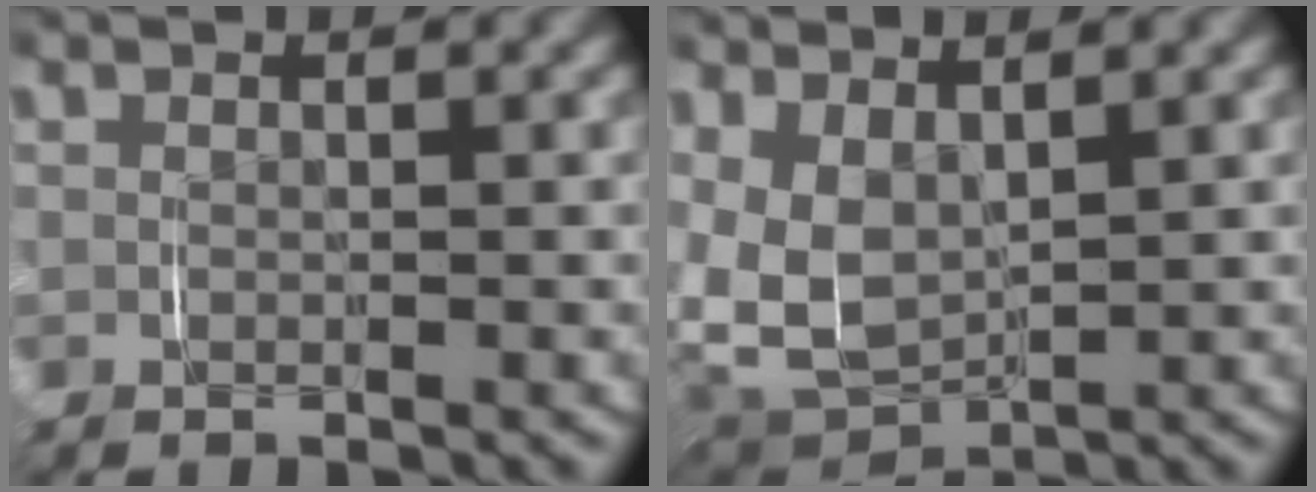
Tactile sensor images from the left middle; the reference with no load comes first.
{"total": 10.2, "force": [0.6, 8.7, 5.2], "torque": [-0.175, -0.037, 0.015]}